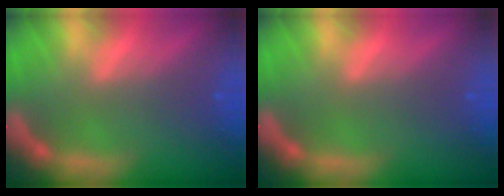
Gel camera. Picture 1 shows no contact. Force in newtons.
{"total": 0.0}